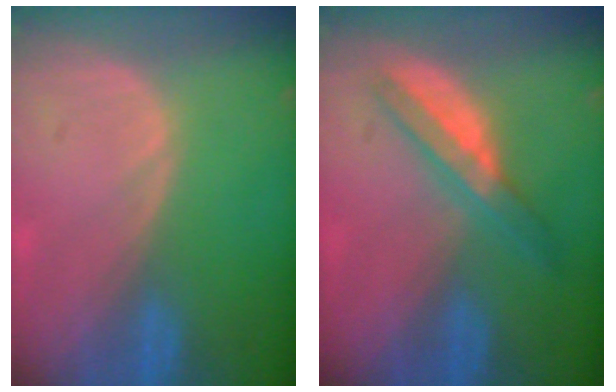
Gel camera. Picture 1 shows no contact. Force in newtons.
{"total": 5.1, "press": 5.0, "slide": 1.1}